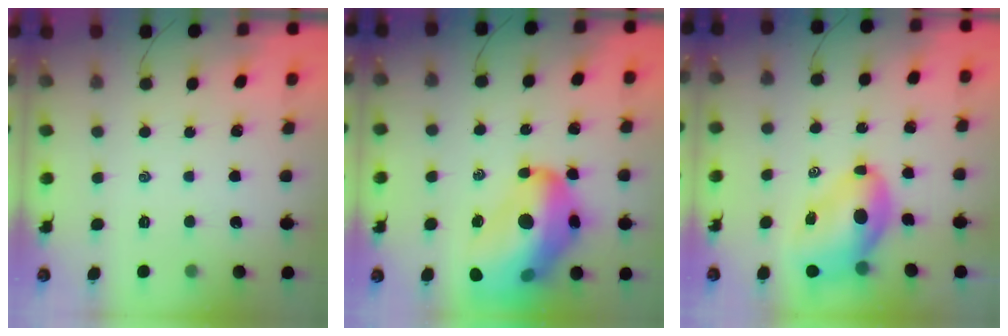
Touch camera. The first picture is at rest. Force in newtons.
{"total": 25.8, "press": 25.0, "slide": 6.4}
{"total": 10.0, "press": 9.5, "slide": 3.1}